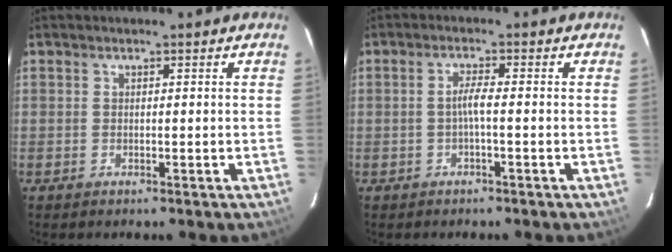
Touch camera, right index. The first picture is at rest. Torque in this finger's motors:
{"motor_torque": [0.22, -0.03, 0.34, 0.08]}